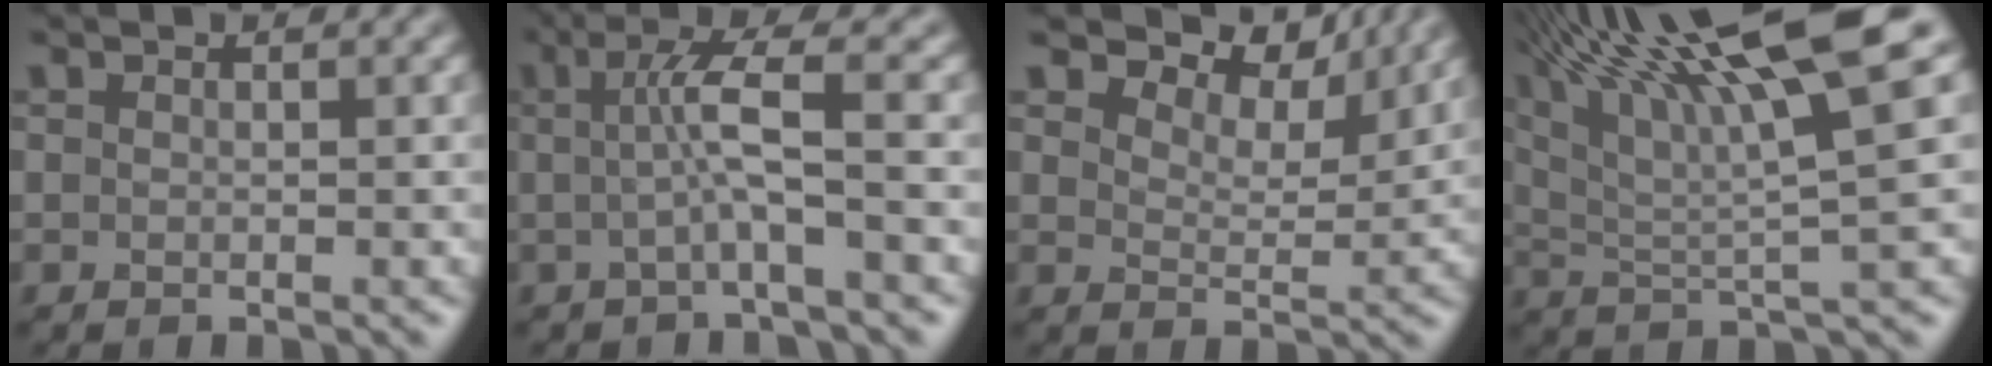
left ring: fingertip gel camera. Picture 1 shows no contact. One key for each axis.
{"total": 4.2, "fx": -0.2, "fy": 0.5, "fz": 4.2, "tx": -0.077, "ty": 0.004, "tz": -0.004}
{"total": 7.0, "fx": 5.9, "fy": 2.4, "fz": 2.9, "tx": -0.049, "ty": 0.001, "tz": 0.076}
{"total": 16.1, "fx": 8.8, "fy": 3.0, "fz": 13.1, "tx": -0.238, "ty": 0.036, "tz": 0.159}